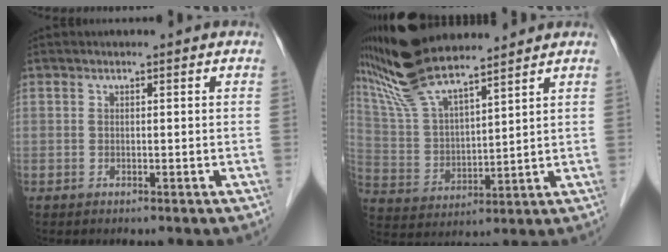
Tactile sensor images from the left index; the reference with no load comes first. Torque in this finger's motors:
{"motor_torque": [0.10, -0.25, -0.07, -0.04]}